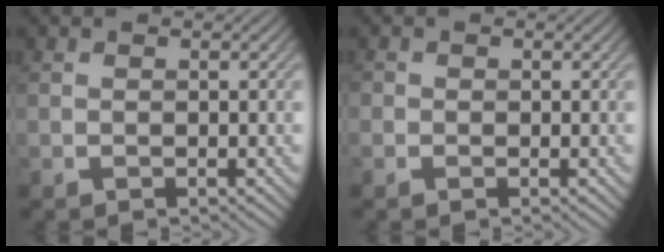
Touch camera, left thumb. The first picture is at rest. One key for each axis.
{"total": 0.7, "fx": -0.1, "fy": 0.7, "fz": 0.0, "tx": 0.004, "ty": -0.004, "tz": -0.003}